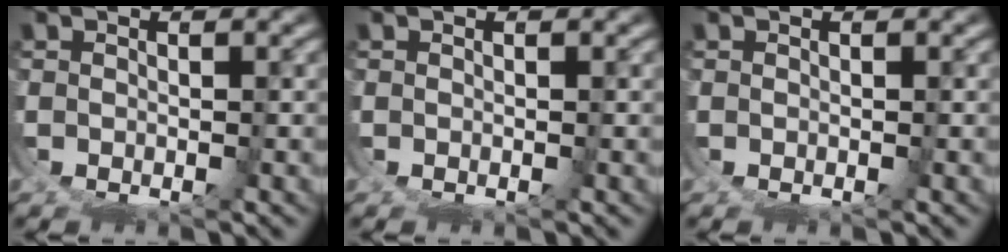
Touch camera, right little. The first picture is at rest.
{"total": 0.0}
{"total": 0.0}